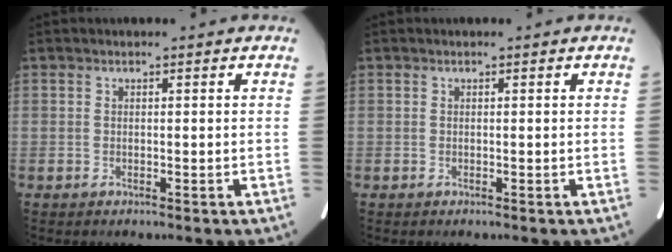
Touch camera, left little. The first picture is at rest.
{"total": 0.0}